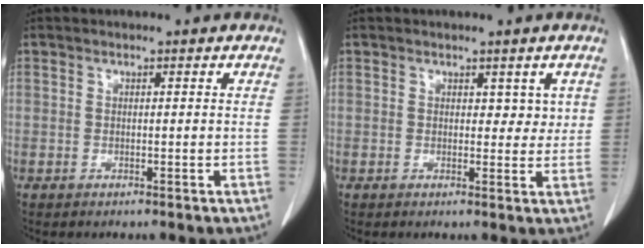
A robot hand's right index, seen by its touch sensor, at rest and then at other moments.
{"total": 2.6, "force": [1.0, 1.7, 1.7], "torque": [-0.009, -0.002, 0.012]}